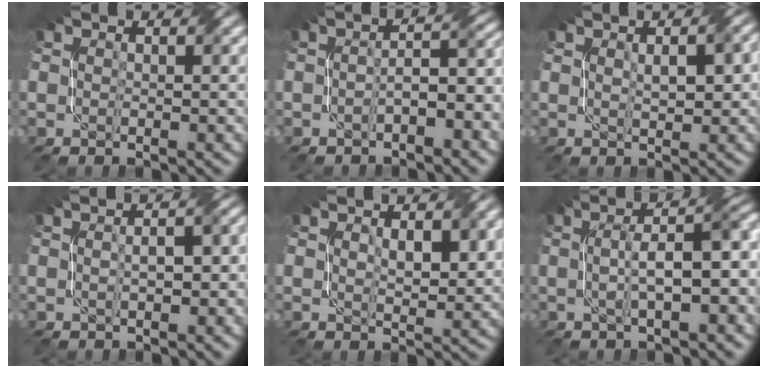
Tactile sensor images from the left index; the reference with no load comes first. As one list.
[{"total": 3.8, "force": [-1.5, 1.3, 3.3], "torque": [-0.052, 0.011, -0.027]}, {"total": 3.2, "force": [0.8, 1.1, 2.9], "torque": [-0.046, 0.006, 0.018]}, {"total": 3.7, "force": [-0.1, 1.8, 3.2], "torque": [-0.040, 0.009, -0.003]}, {"total": 3.2, "force": [0.9, 1.5, 2.6], "torque": [-0.047, -0.003, 0.022]}, {"total": 7.2, "force": [-0.3, 2.1, 6.9], "torque": [-0.098, 0.012, -0.002]}]